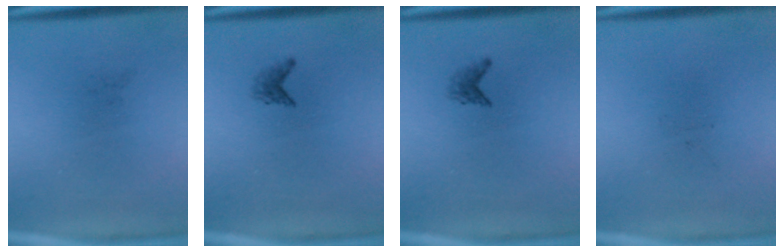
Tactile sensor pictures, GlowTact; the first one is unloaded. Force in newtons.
{"total": 1.1}
{"total": 1.1}
{"total": 0.0}